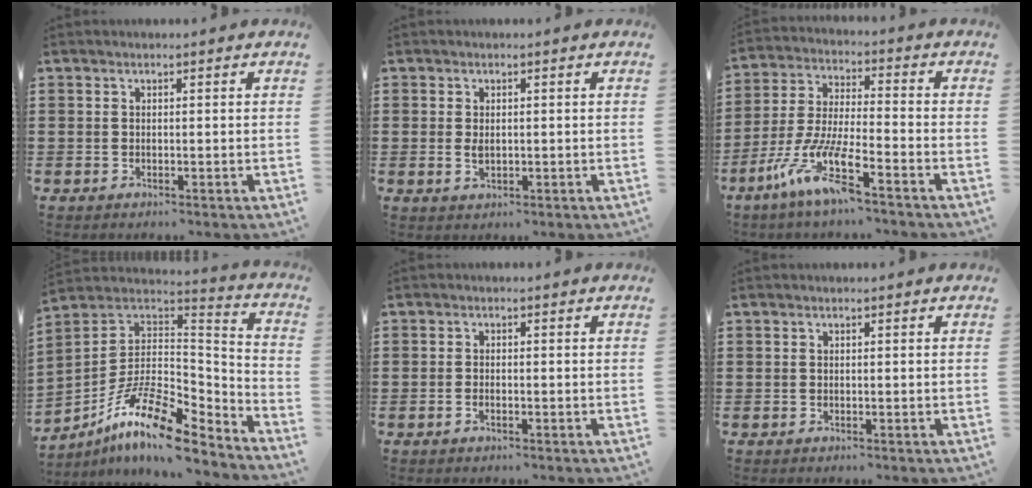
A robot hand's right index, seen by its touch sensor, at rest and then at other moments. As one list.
[{"total": 1.8, "force": [0.1, 0.9, 1.6], "torque": [-0.032, 0.001, 0.001]}, {"total": 10.7, "force": [-7.4, 0.8, 7.7], "torque": [-0.193, -0.020, -0.154]}, {"total": 15.3, "force": [-9.6, 4.6, 10.9], "torque": [-0.217, 0.013, -0.175]}, {"total": 0.6, "force": [-0.4, 0.2, 0.4], "torque": [-0.009, -0.004, -0.007]}, {"total": 0.0}]